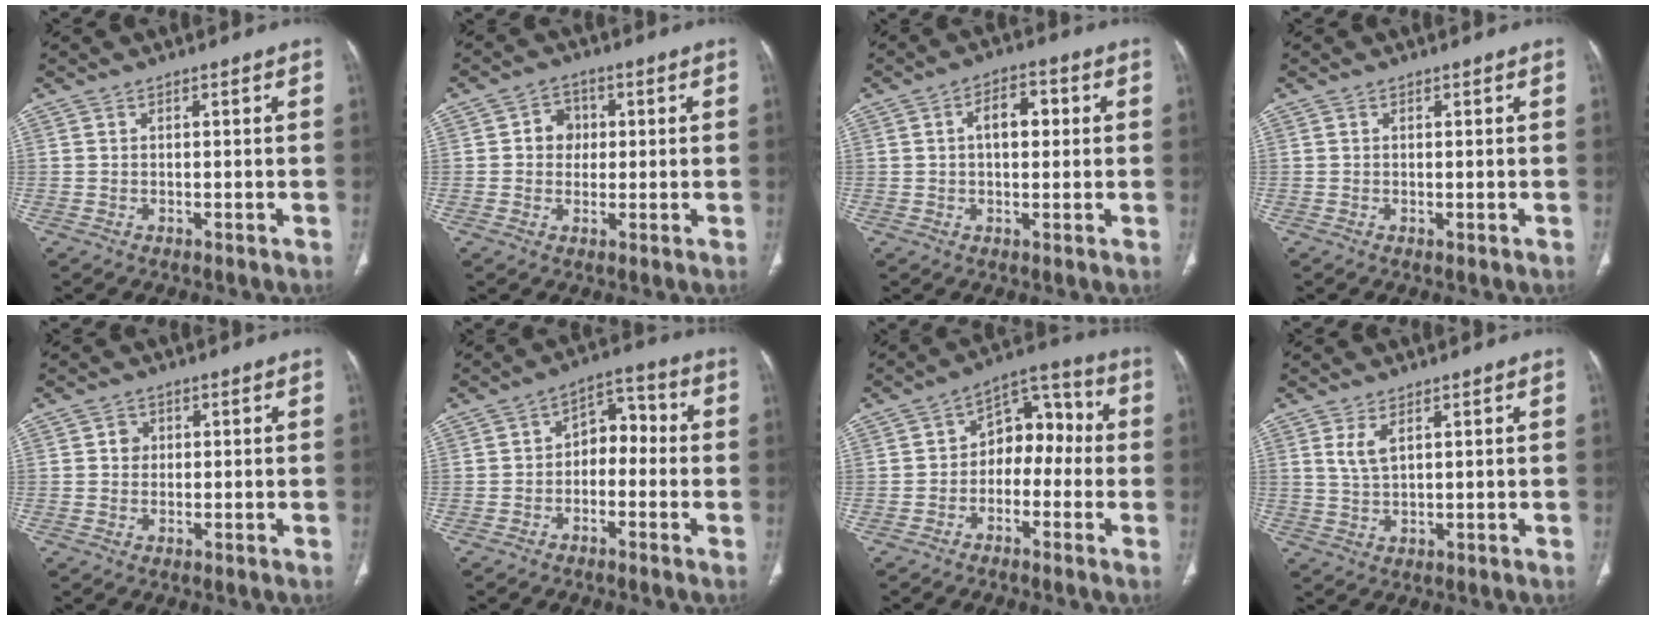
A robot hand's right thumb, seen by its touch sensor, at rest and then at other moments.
{"total": 4.8, "force": [0.6, 4.2, 2.2], "torque": [-0.005, 0.007, 0.004]}
{"total": 6.4, "force": [1.1, 3.7, 5.1], "torque": [-0.066, 0.015, 0.012]}
{"total": 0.0}
{"total": 2.1, "force": [0.4, 1.9, 0.8], "torque": [0.000, 0.002, 0.004]}
{"total": 7.0, "force": [-1.3, 4.9, 4.7], "torque": [-0.042, 0.041, -0.035]}
{"total": 9.9, "force": [-1.2, 6.9, 7.0], "torque": [-0.060, 0.048, -0.036]}
{"total": 3.4, "force": [1.7, 1.3, 2.6], "torque": [-0.057, -0.008, 0.042]}